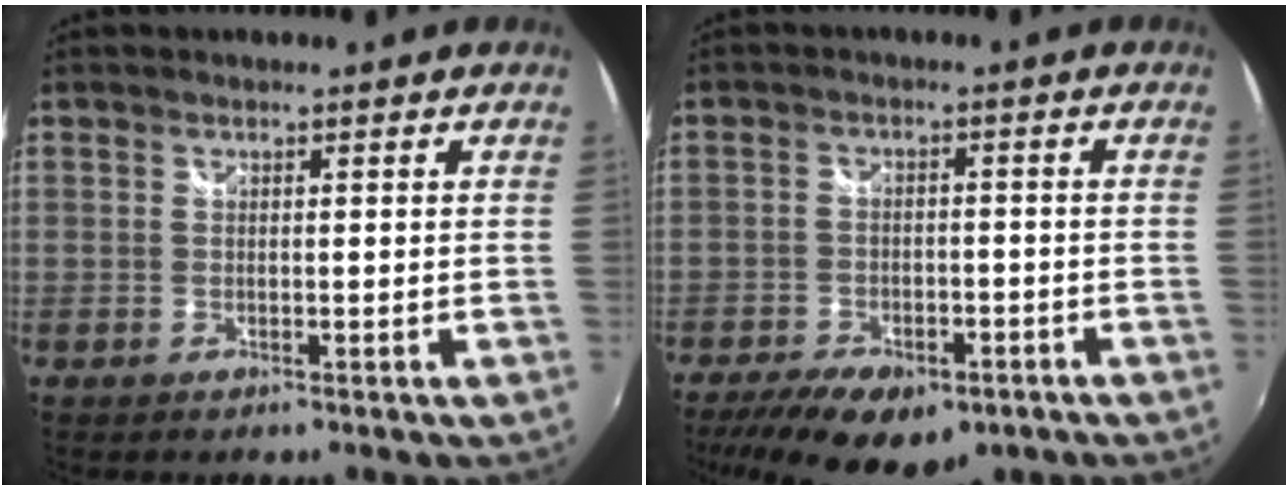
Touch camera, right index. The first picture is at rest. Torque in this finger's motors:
{"motor_torque": [1.14, -0.99, 0.30, 0.08]}